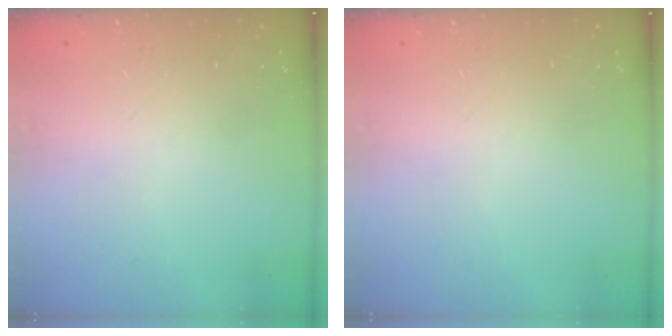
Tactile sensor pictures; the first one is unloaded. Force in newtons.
{"total": 0.0}